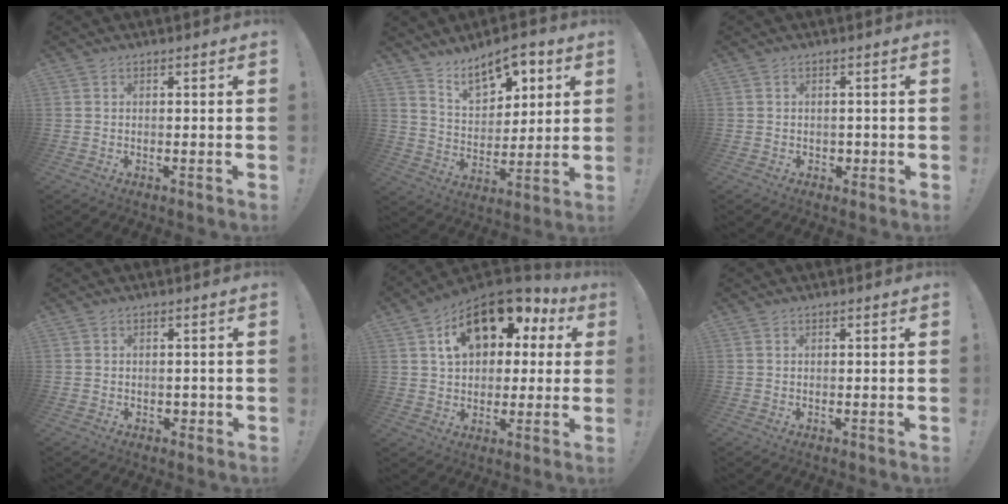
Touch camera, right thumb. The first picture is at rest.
{"total": 11.8, "force": [8.3, 6.1, 5.9], "torque": [-0.086, -0.051, 0.151]}
{"total": 1.8, "force": [0.0, 1.7, 0.5], "torque": [-0.005, 0.000, 0.000]}
{"total": 1.7, "force": [-0.3, 1.5, 0.8], "torque": [-0.010, 0.000, -0.005]}
{"total": 17.1, "force": [8.2, 10.3, 11.0], "torque": [-0.161, -0.041, 0.144]}
{"total": 0.0}